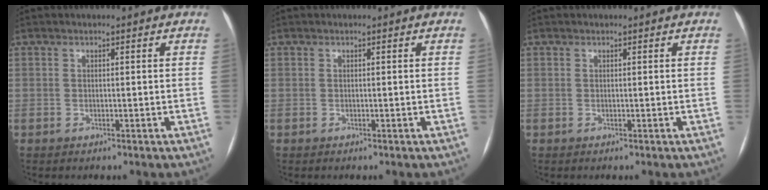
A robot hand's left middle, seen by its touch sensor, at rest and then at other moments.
{"total": 0.0}
{"total": 0.0}